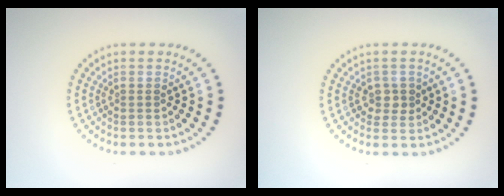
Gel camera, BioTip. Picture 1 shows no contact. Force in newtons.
{"total": 1.5, "press": 1.4, "slide": 0.6}